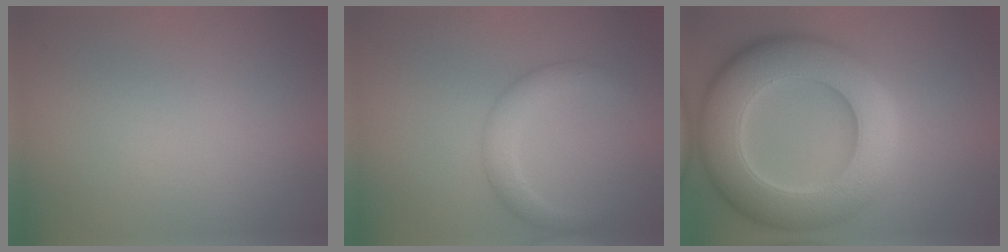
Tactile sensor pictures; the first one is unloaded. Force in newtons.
{"total": 2.8, "press": 2.8, "slide": 0.2}
{"total": 11.6, "press": 11.6, "slide": 0.7}